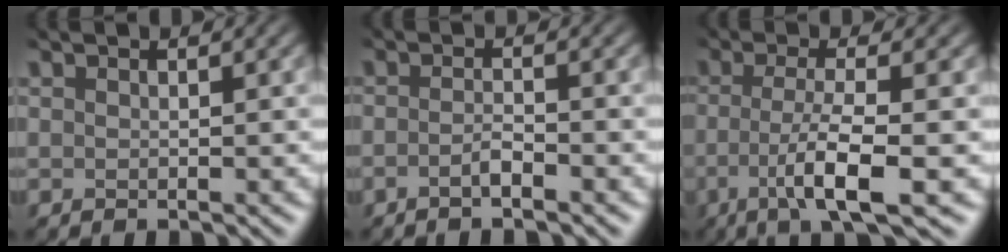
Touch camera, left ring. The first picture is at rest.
{"total": 2.0, "force": [-1.7, 0.3, 1.1], "torque": [-0.020, -0.007, -0.026]}
{"total": 5.9, "force": [-2.3, 1.1, 5.3], "torque": [-0.093, -0.013, -0.033]}